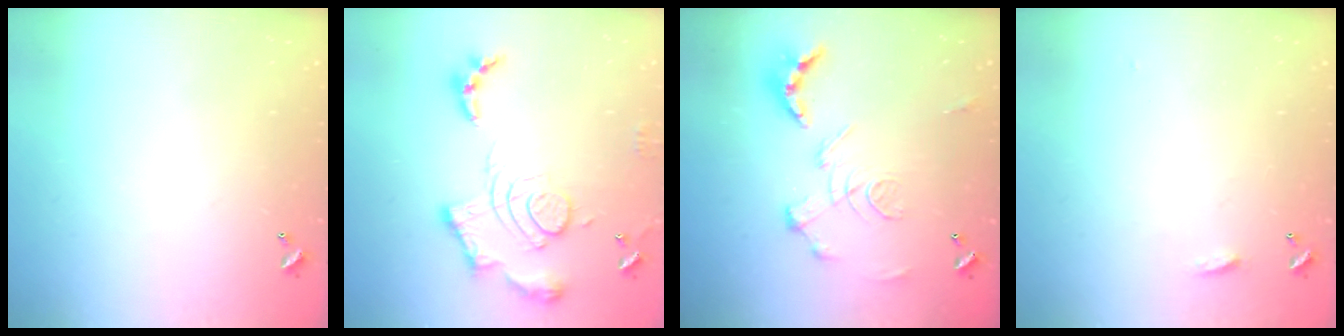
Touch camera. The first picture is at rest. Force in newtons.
{"total": 16.5, "press": 16.4, "slide": 1.7}
{"total": 2.9, "press": 2.3, "slide": 1.7}
{"total": 4.3, "press": 4.3, "slide": 0.5}